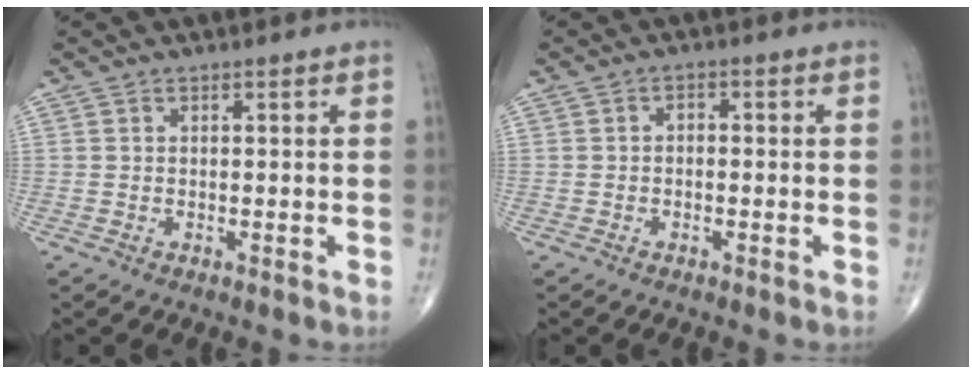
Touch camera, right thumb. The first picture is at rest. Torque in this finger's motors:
{"motor_torque": [-0.36, -0.03, -0.12, -0.07, -0.08]}